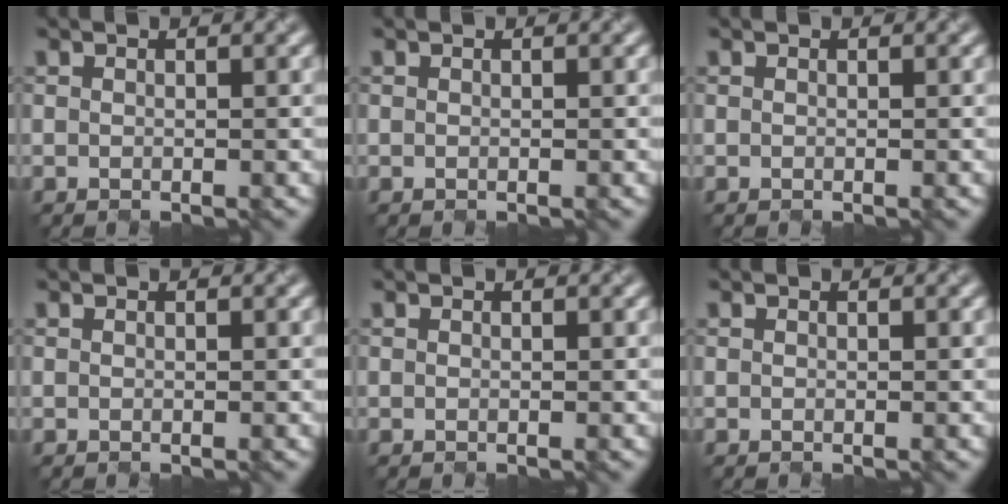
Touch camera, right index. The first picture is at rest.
{"total": 0.0}
{"total": 0.0}
{"total": 0.0}
{"total": 0.0}
{"total": 0.0}